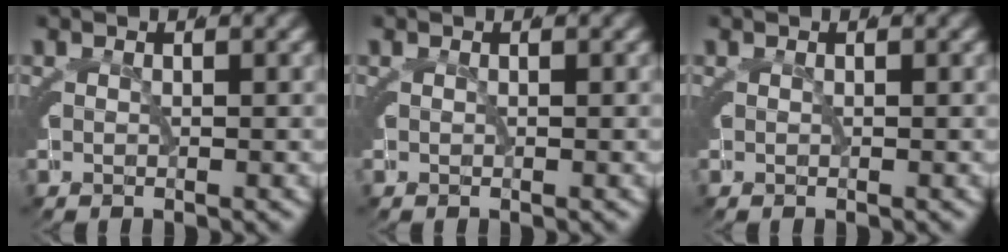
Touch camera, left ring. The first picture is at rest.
{"total": 0.0}
{"total": 0.0}